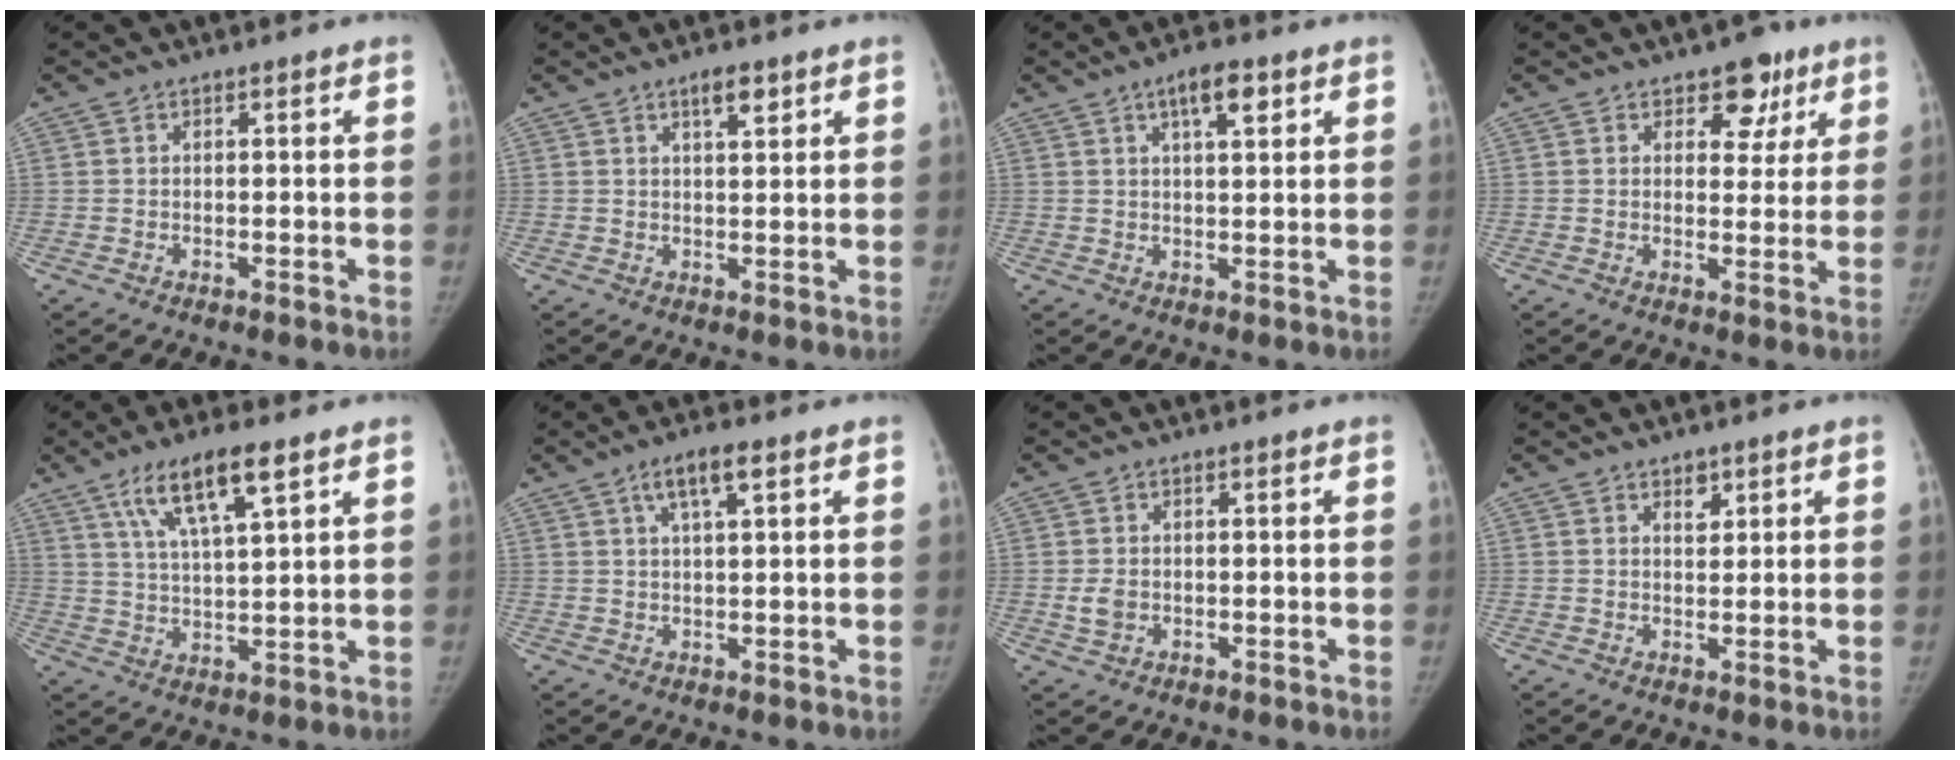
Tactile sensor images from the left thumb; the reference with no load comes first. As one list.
[{"total": 3.3, "force": [2.0, 1.1, 2.3], "torque": [-0.027, -0.011, 0.033]}, {"total": 5.3, "force": [2.7, 1.8, 4.2], "torque": [-0.057, -0.006, 0.042]}, {"total": 6.6, "force": [3.8, 4.4, 3.0], "torque": [0.003, -0.014, 0.048]}, {"total": 10.4, "force": [5.9, 2.4, 8.2], "torque": [-0.146, -0.019, 0.114]}, {"total": 5.0, "force": [2.5, 1.3, 4.1], "torque": [-0.073, 0.000, 0.046]}, {"total": 2.7, "force": [-0.4, 2.0, 1.7], "torque": [-0.031, -0.001, -0.005]}, {"total": 2.2, "force": [1.4, 1.4, 1.0], "torque": [-0.002, -0.009, 0.022]}]